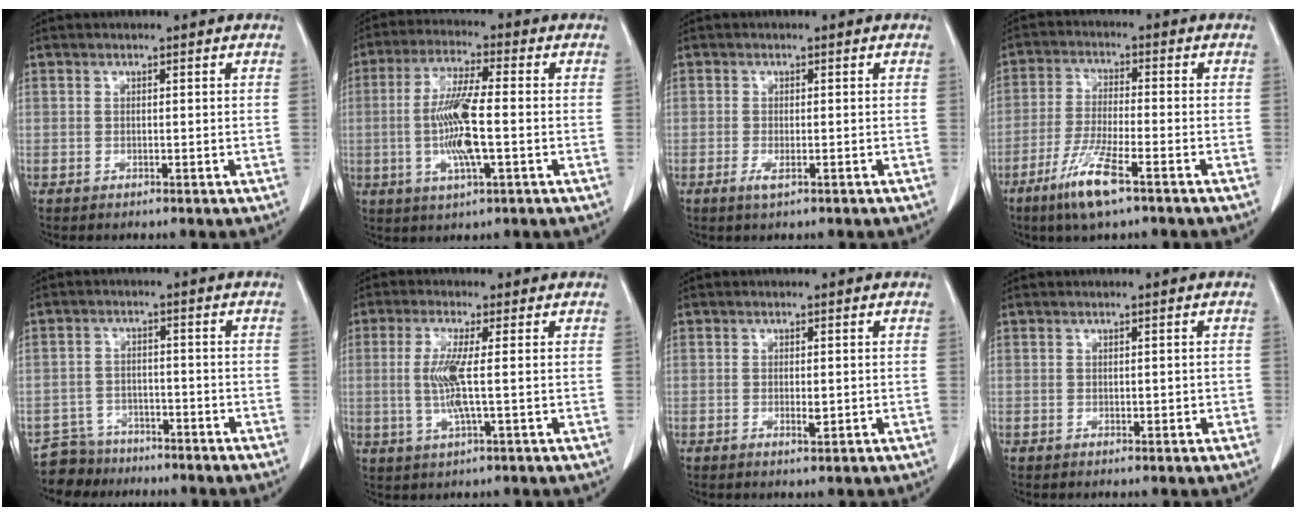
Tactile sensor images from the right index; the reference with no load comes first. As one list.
[{"total": 9.9, "force": [-1.4, 1.1, 9.7], "torque": [-0.197, -0.005, -0.030]}, {"total": 1.8, "force": [-0.9, 0.4, 1.5], "torque": [-0.026, -0.002, -0.015]}, {"total": 8.6, "force": [-5.3, 0.7, 6.7], "torque": [-0.139, -0.018, -0.098]}, {"total": 5.5, "force": [-4.8, 2.7, -0.8], "torque": [0.016, 0.005, -0.084]}, {"total": 5.7, "force": [0.0, 0.2, 5.7], "torque": [-0.124, -0.004, -0.002]}, {"total": 1.4, "force": [-0.3, 0.4, 1.3], "torque": [-0.022, -0.002, -0.004]}, {"total": 0.8, "force": [-0.2, 0.4, 0.7], "torque": [-0.008, 0.000, -0.001]}]